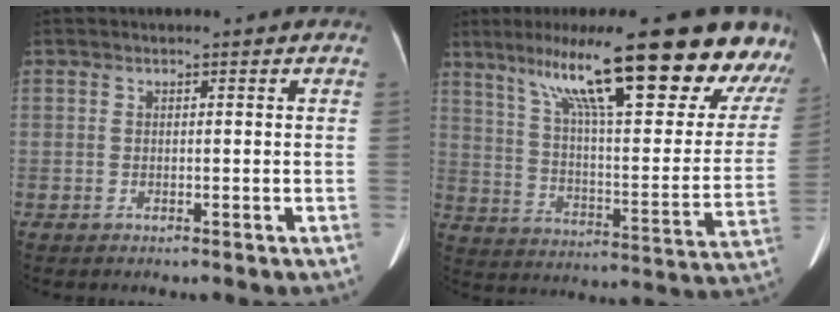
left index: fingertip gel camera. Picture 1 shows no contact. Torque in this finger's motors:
{"motor_torque": [0.68, -0.80, 0.65, 0.21]}